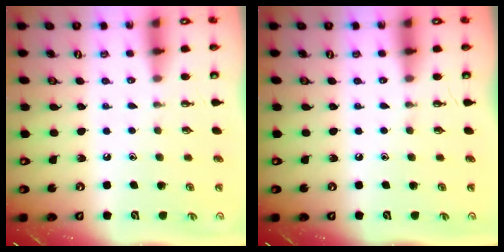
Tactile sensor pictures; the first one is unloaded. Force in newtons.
{"total": 0.0}